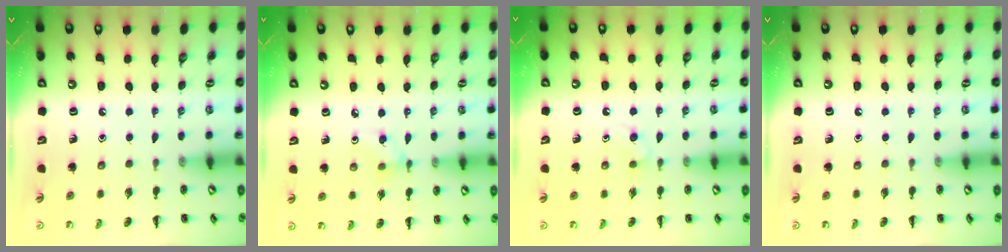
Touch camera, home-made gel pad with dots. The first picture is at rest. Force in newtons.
{"total": 3.1, "press": 2.9, "slide": 1.1}
{"total": 2.6, "press": 2.3, "slide": 1.2}
{"total": 0.0}